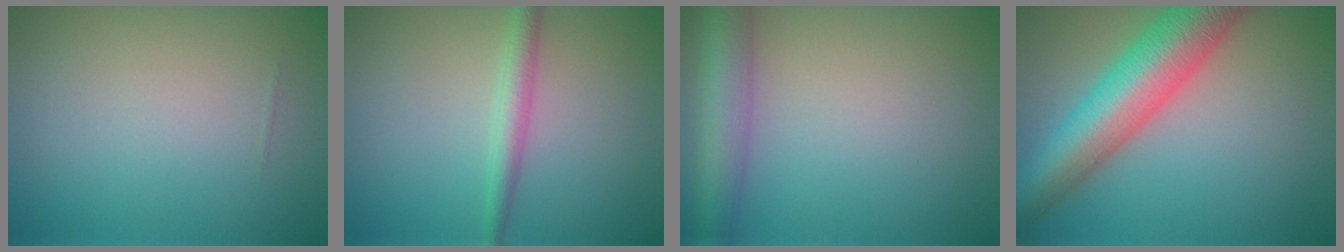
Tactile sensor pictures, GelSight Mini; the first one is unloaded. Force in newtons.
{"total": 2.3, "press": 2.3, "slide": 0.0}
{"total": 5.4, "press": 5.4, "slide": 0.3}
{"total": 10.1, "press": 10.1, "slide": 0.3}